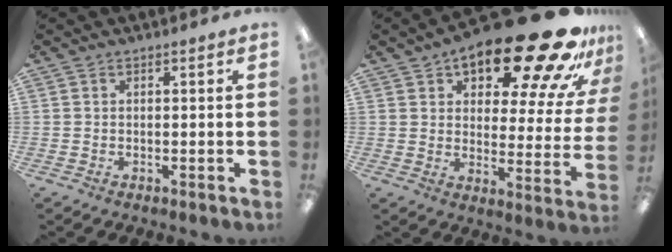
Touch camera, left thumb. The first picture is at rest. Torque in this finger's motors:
{"motor_torque": [0.51, 0.73, 1.20, -1.56, 0.10]}